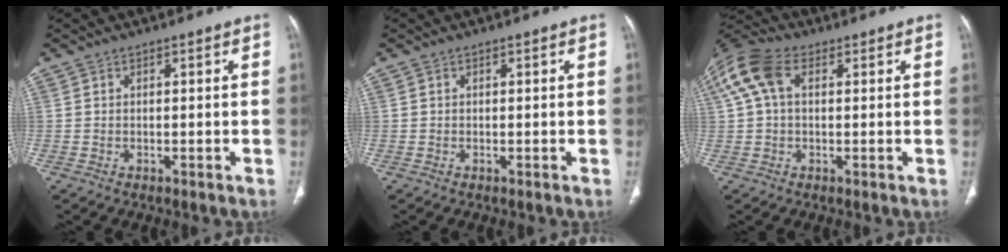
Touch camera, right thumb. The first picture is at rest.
{"total": 0.0}
{"total": 10.7, "force": [3.0, 6.7, 7.8], "torque": [-0.180, 0.036, 0.054]}